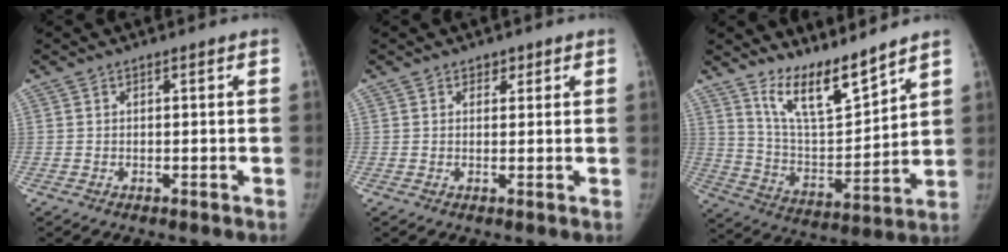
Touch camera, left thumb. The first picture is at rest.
{"total": 1.5, "force": [1.0, 1.0, 0.4], "torque": [0.011, -0.005, 0.013]}
{"total": 12.1, "force": [10.0, 2.4, 6.2], "torque": [-0.087, -0.079, 0.194]}